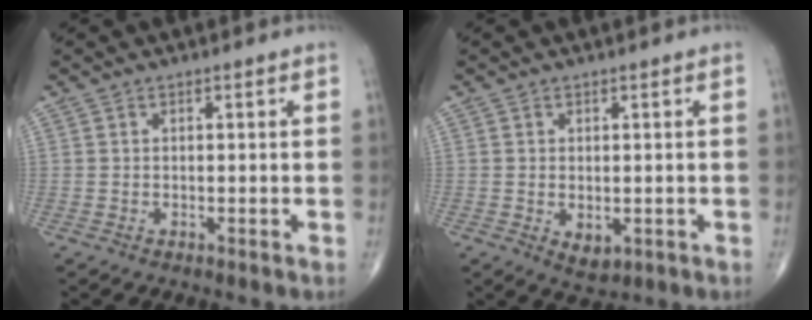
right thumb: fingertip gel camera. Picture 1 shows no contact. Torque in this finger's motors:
{"motor_torque": [-0.29, 0.24, -0.26, -0.19, 0.08]}